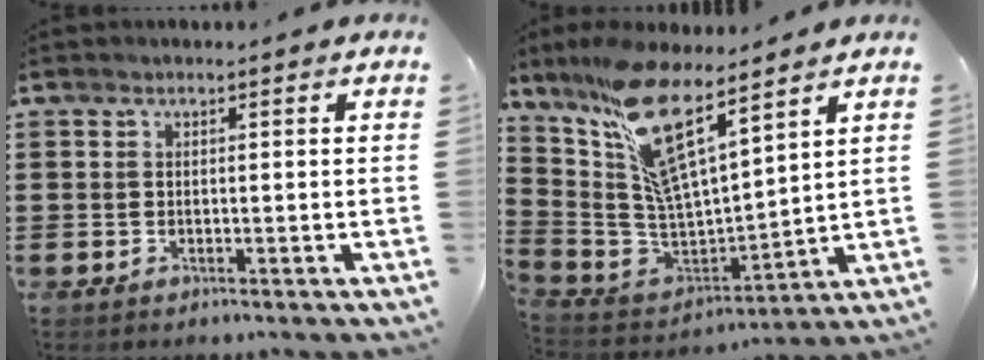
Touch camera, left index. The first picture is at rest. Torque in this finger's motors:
{"motor_torque": [1.84, -0.30, 0.80, 0.21]}